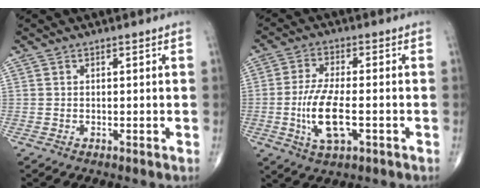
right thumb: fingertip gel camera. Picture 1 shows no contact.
{"total": 9.9, "force": [-2.3, 3.9, 8.9], "torque": [-0.183, 0.004, -0.040]}